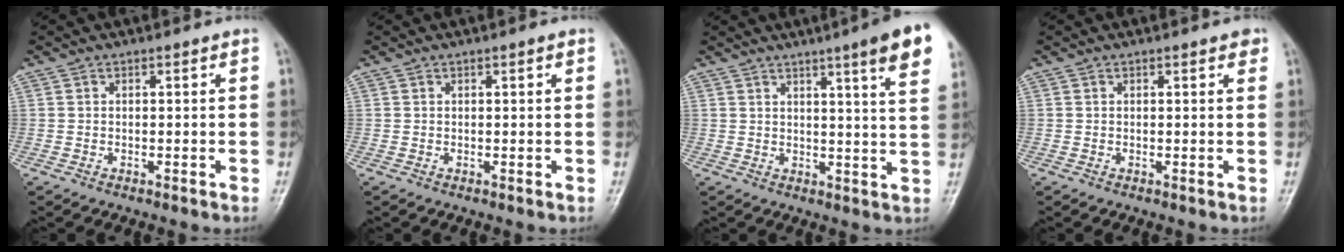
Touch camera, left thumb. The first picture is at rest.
{"total": 0.8, "force": [0.3, 0.0, 0.7], "torque": [-0.013, 0.002, 0.003]}
{"total": 11.1, "force": [6.5, 0.4, 9.0], "torque": [-0.111, -0.029, 0.073]}
{"total": 1.4, "force": [0.8, 0.5, 1.0], "torque": [-0.012, 0.000, 0.006]}